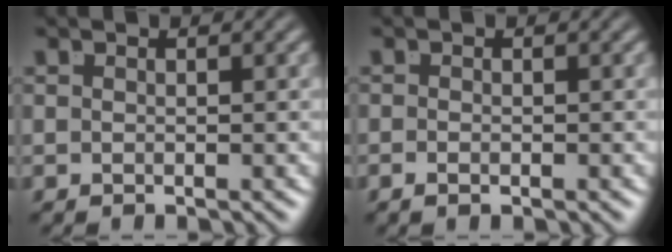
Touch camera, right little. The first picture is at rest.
{"total": 0.9, "force": [-0.8, -0.2, 0.4], "torque": [-0.008, -0.009, -0.009]}